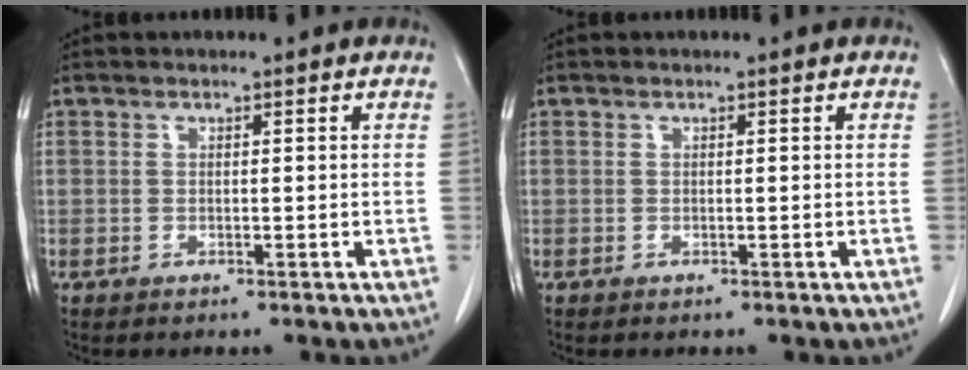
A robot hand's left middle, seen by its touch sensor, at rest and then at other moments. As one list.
[{"total": 0.0}]